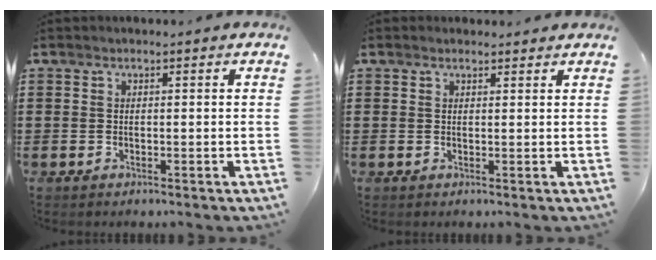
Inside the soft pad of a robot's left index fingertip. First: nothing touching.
{"total": 0.8, "force": [0.8, 0.3, 0.2], "torque": [-0.004, 0.002, 0.015]}